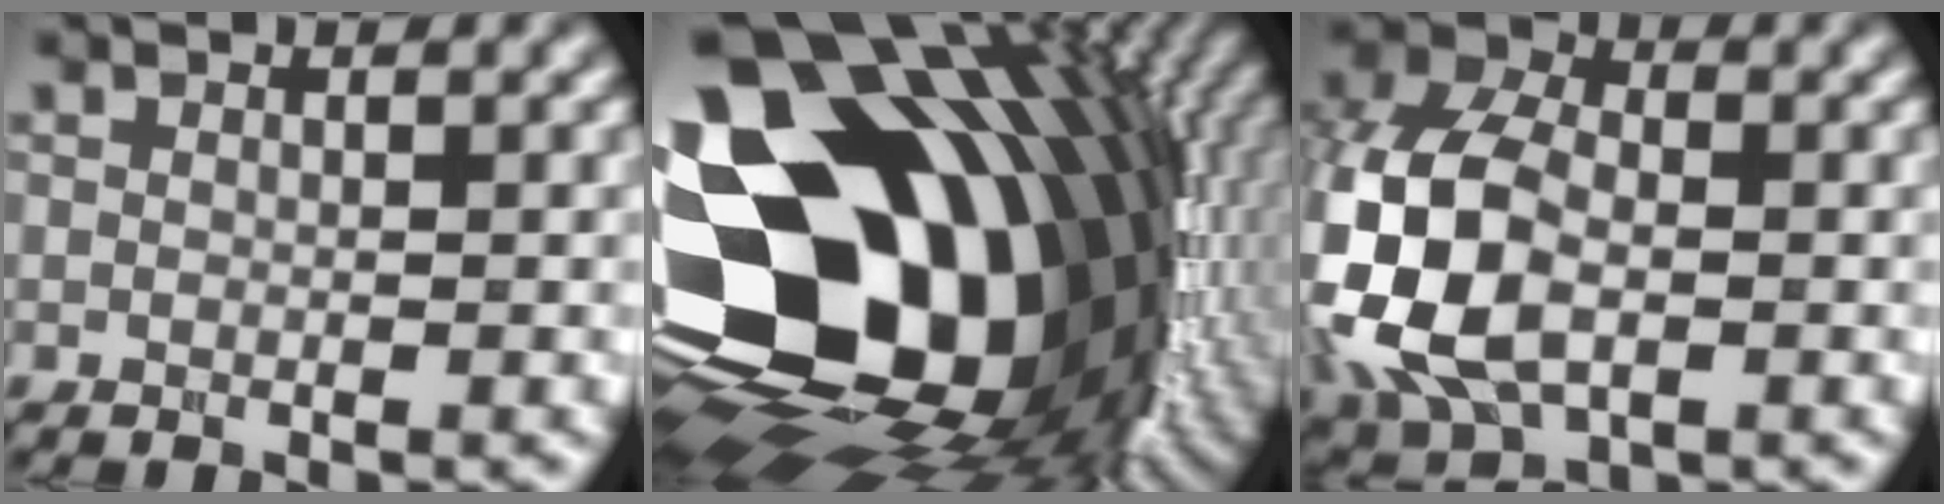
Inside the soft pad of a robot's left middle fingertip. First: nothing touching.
{"total": 23.0, "force": [-1.0, 17.1, 15.3], "torque": [-0.256, -0.024, -0.031]}
{"total": 11.0, "force": [-2.0, 7.7, 7.6], "torque": [-0.183, -0.013, -0.048]}